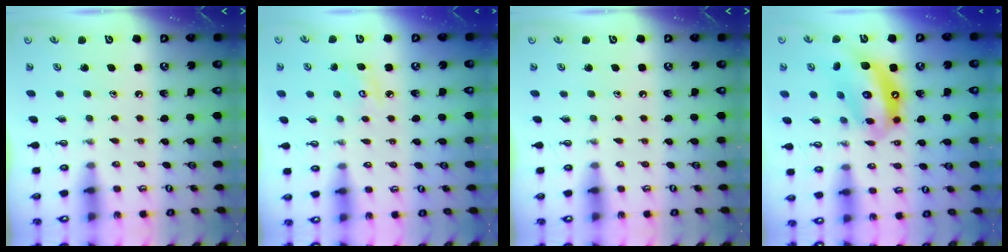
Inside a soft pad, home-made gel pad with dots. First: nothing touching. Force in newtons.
{"total": 4.4, "press": 4.3, "slide": 0.4}
{"total": 0.0}
{"total": 15.4, "press": 15.3, "slide": 1.8}